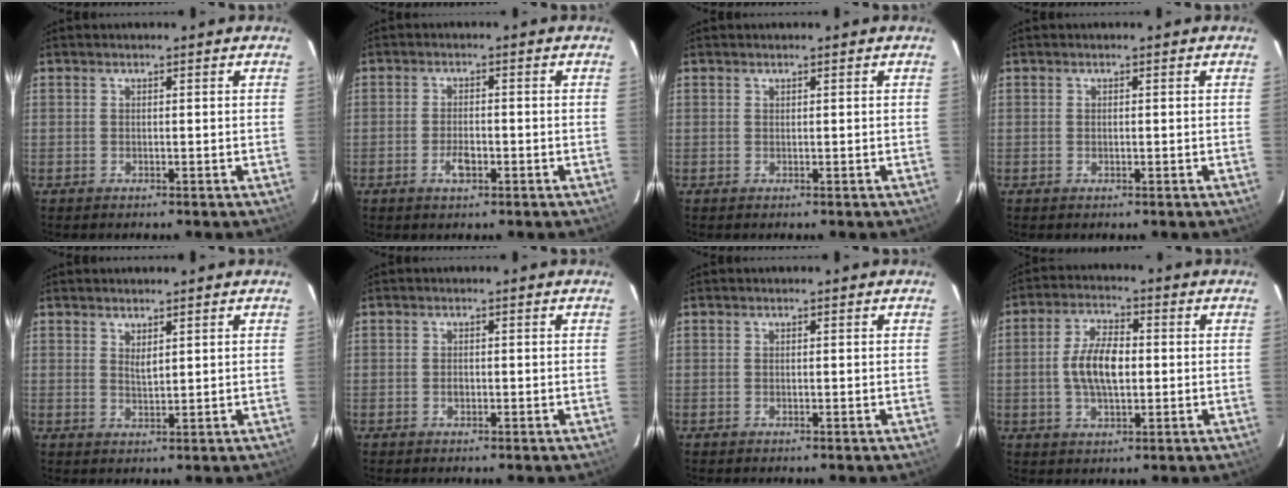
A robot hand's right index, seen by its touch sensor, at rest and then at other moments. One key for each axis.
{"total": 3.4, "fx": -1.5, "fy": 1.7, "fz": 2.6, "tx": -0.054, "ty": -0.001, "tz": -0.024}
{"total": 0.0}
{"total": 0.5, "fx": 0.1, "fy": 0.3, "fz": 0.5, "tx": -0.010, "ty": 0.001, "tz": 0.002}
{"total": 2.0, "fx": 1.4, "fy": 0.6, "fz": 1.3, "tx": -0.024, "ty": -0.004, "tz": 0.024}
{"total": 1.2, "fx": -0.3, "fy": 0.9, "fz": 0.7, "tx": -0.013, "ty": 0.002, "tz": -0.004}
{"total": 0.0}
{"total": 8.8, "fx": -0.1, "fy": 4.2, "fz": 7.7, "tx": -0.150, "ty": 0.010, "tz": -0.002}